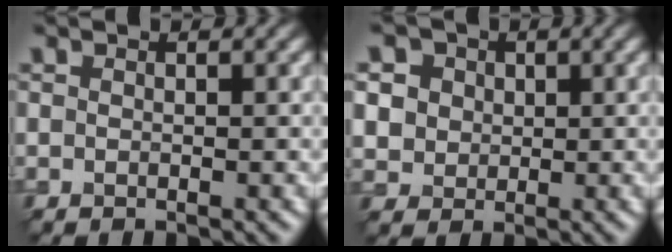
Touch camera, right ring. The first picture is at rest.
{"total": 6.6, "force": [2.5, 5.5, 2.7], "torque": [-0.065, 0.023, 0.034]}